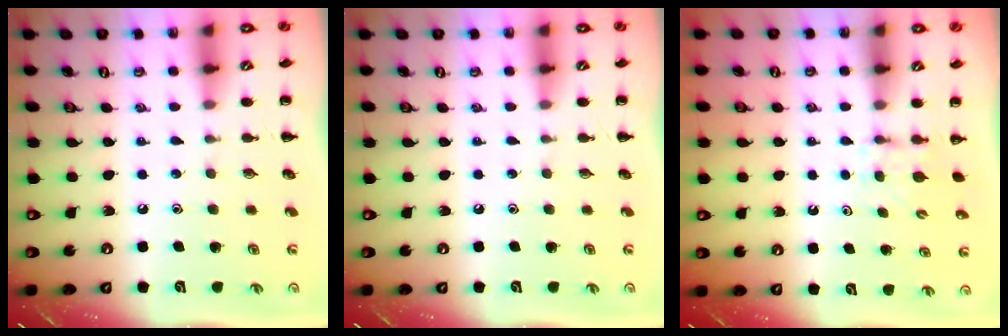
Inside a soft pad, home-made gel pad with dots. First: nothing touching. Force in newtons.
{"total": 0.0}
{"total": 3.5, "press": 3.2, "slide": 1.4}